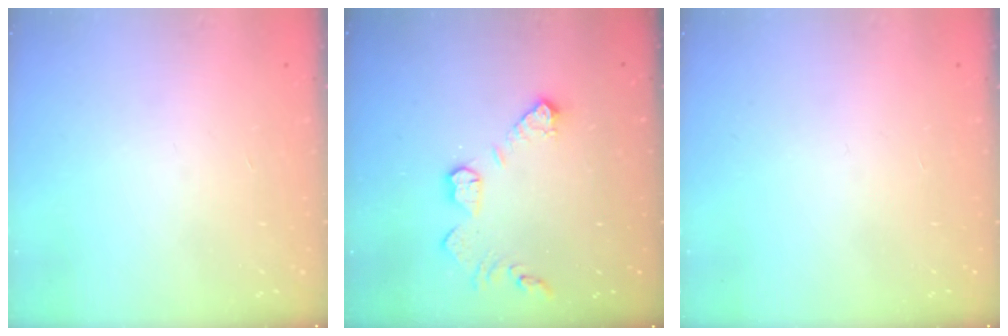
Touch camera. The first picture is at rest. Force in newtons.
{"total": 10.8, "press": 10.8, "slide": 0.8}
{"total": 0.0}